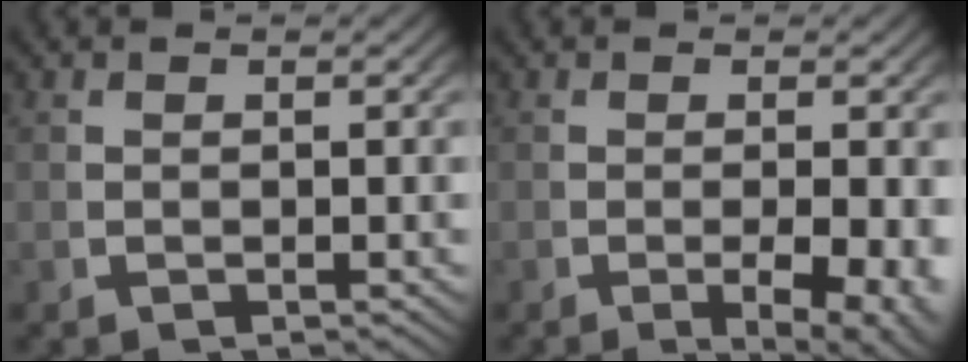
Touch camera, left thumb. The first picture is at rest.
{"total": 5.4, "force": [-1.5, 2.4, 4.5], "torque": [-0.077, -0.022, -0.016]}